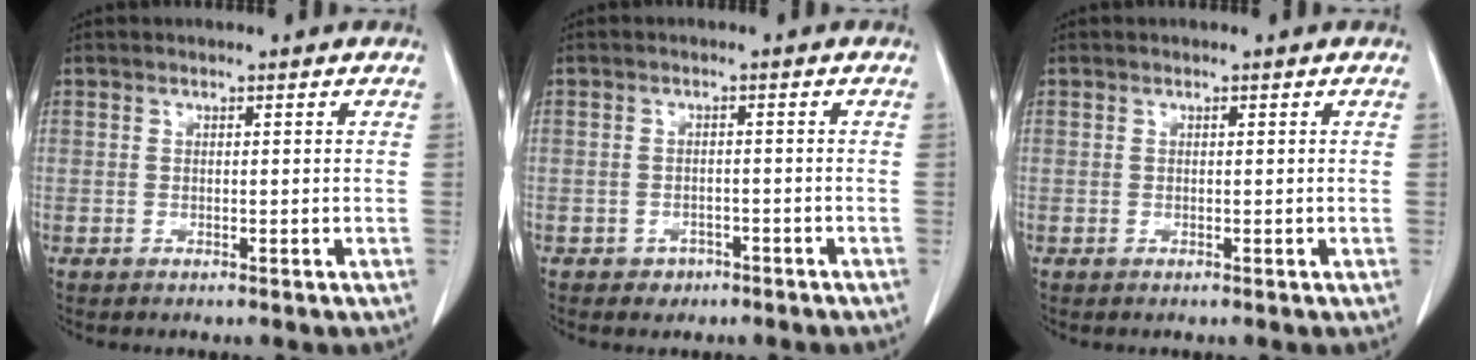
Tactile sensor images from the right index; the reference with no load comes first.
{"total": 2.0, "force": [-1.4, 1.5, 0.3], "torque": [-0.007, 0.007, -0.014]}
{"total": 0.0}